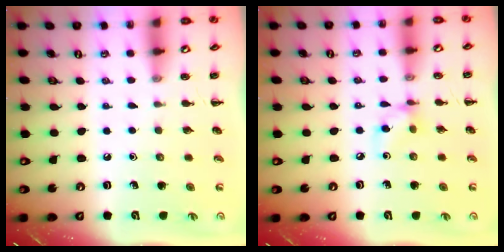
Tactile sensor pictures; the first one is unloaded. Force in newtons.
{"total": 6.0, "press": 6.0, "slide": 0.2}